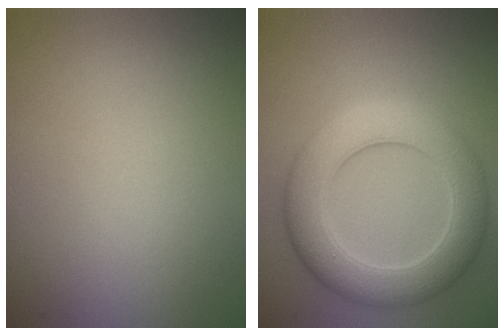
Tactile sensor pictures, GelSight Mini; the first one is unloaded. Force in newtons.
{"total": 7.3, "press": 7.3, "slide": 0.3}